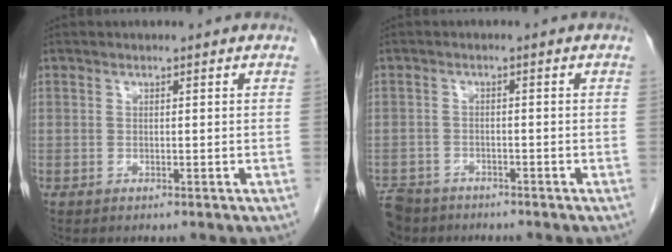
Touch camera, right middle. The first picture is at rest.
{"total": 6.4, "force": [-5.3, 3.4, 1.0], "torque": [-0.029, -0.005, -0.093]}